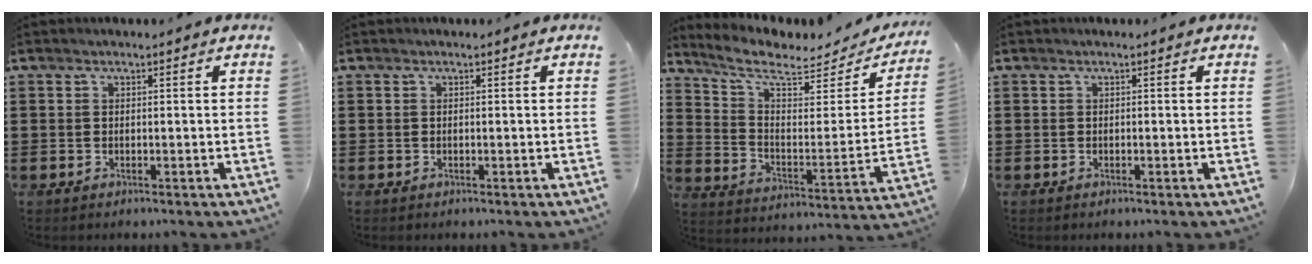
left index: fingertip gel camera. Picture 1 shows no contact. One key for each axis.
{"total": 0.0}
{"total": 7.1, "fx": 5.8, "fy": 1.7, "fz": 3.7, "tx": -0.099, "ty": -0.038, "tz": 0.098}
{"total": 0.0}